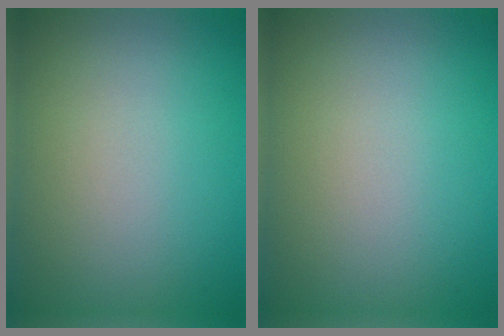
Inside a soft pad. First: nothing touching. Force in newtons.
{"total": 0.0}